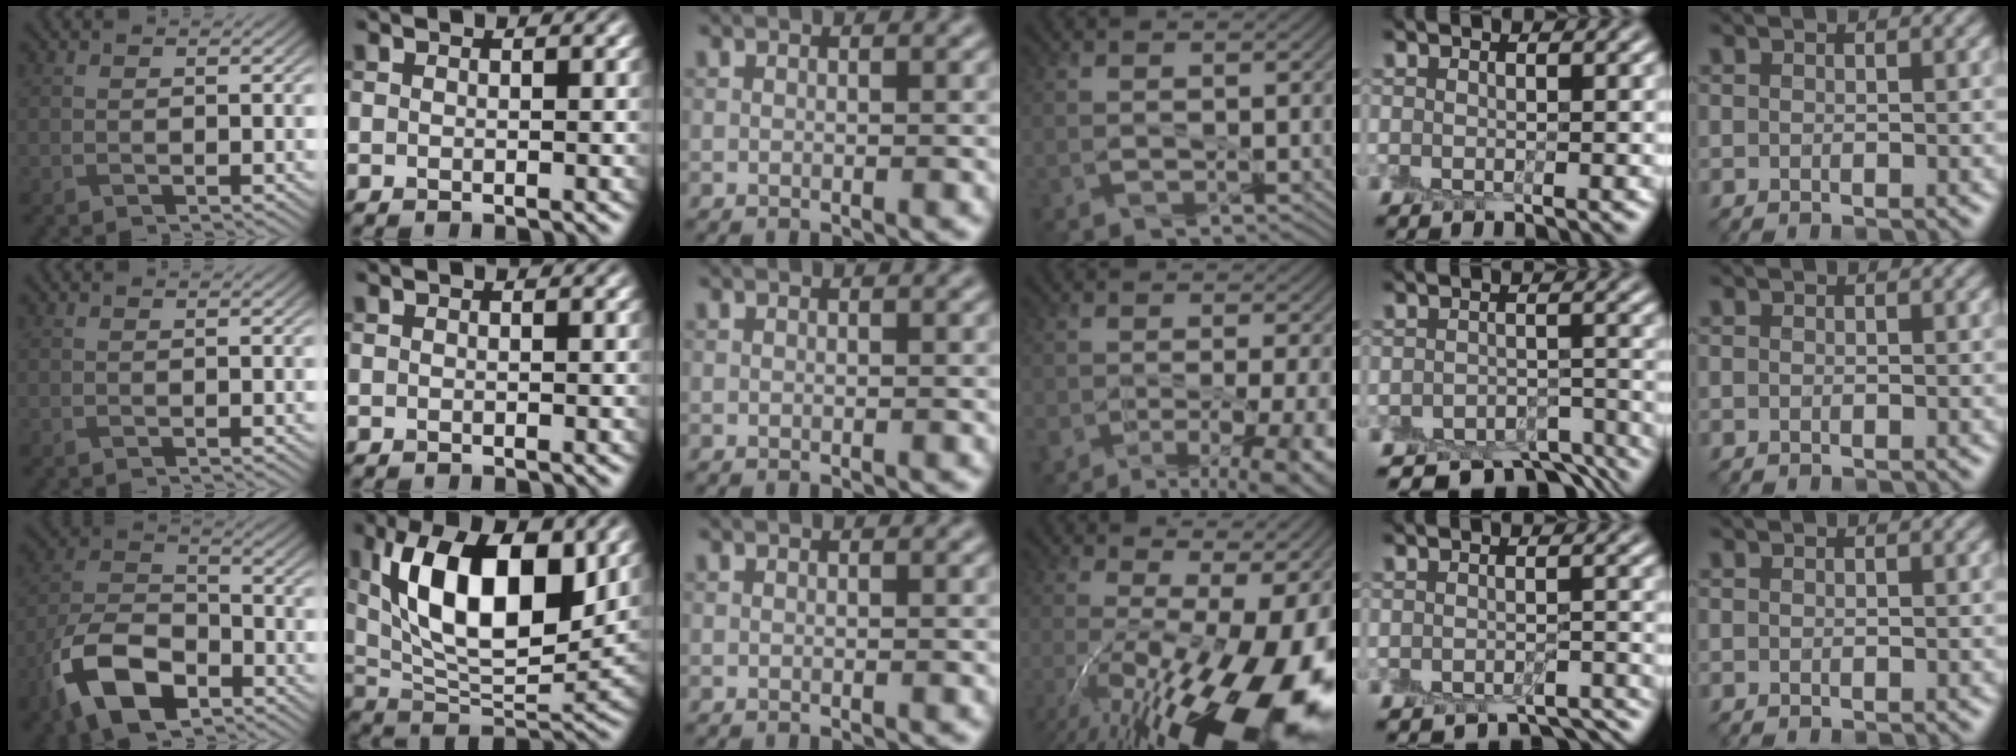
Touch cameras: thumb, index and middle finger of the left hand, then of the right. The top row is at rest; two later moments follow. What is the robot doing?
{"motion": "peel", "object": "envelope seal"}